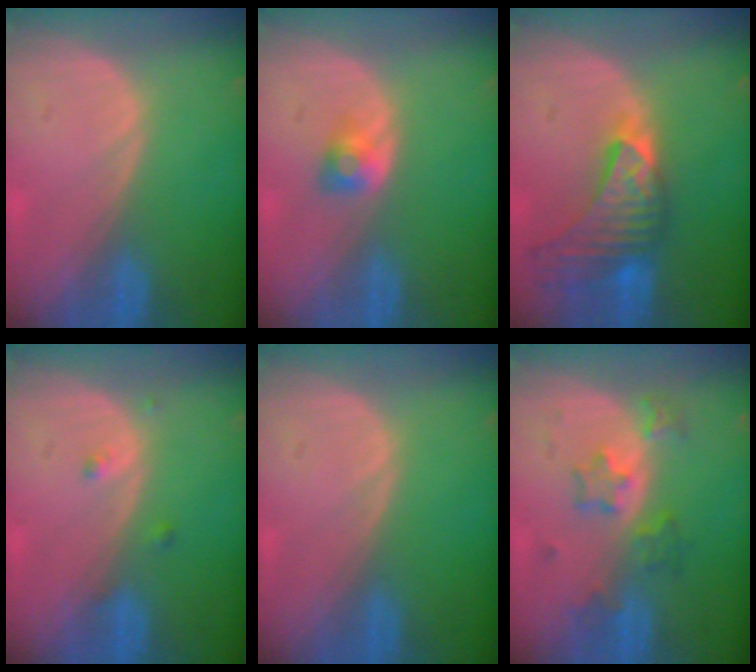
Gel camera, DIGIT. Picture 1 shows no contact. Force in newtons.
{"total": 2.6, "press": 2.3, "slide": 1.1}
{"total": 9.0, "press": 8.4, "slide": 3.2}
{"total": 1.3, "press": 1.3, "slide": 0.0}
{"total": 0.0}
{"total": 5.2, "press": 4.9, "slide": 1.5}